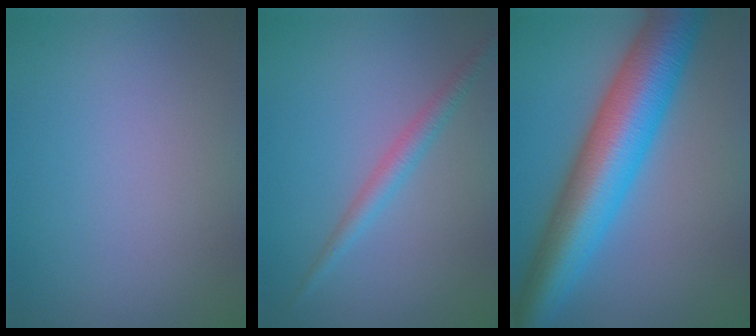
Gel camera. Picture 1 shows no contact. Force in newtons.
{"total": 2.1, "press": 2.1, "slide": 0.1}
{"total": 11.4, "press": 11.4, "slide": 0.2}